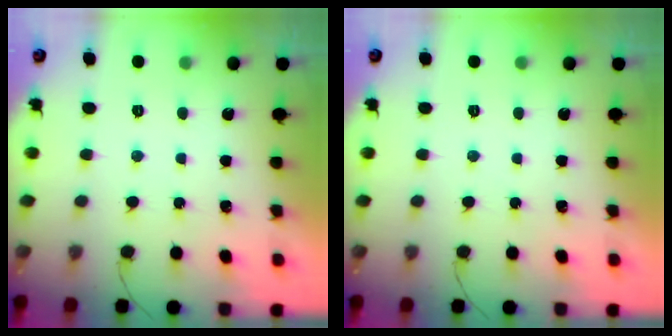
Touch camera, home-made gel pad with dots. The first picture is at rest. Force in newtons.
{"total": 0.0}